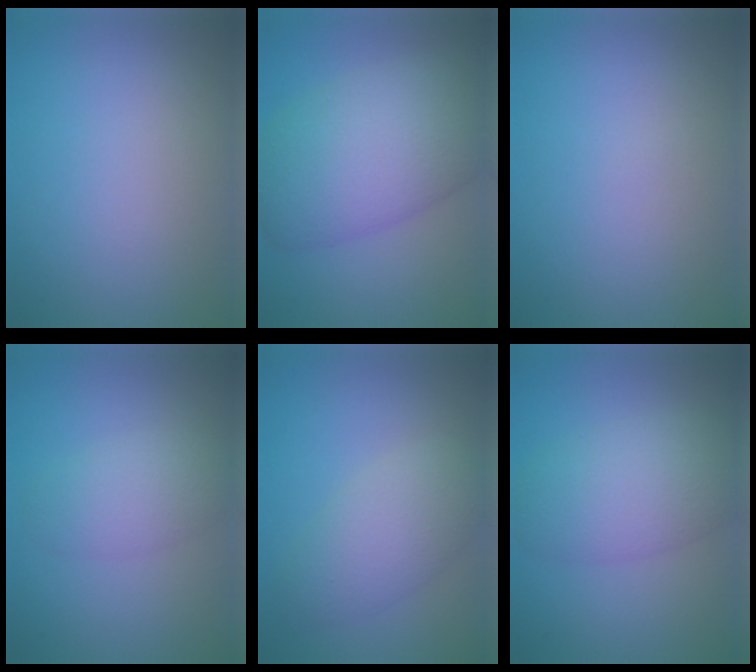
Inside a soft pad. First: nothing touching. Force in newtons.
{"total": 9.9, "press": 9.9, "slide": 0.7}
{"total": 0.0}
{"total": 3.0, "press": 3.0, "slide": 0.2}
{"total": 4.1, "press": 4.1, "slide": 0.2}
{"total": 5.6, "press": 5.6, "slide": 0.3}